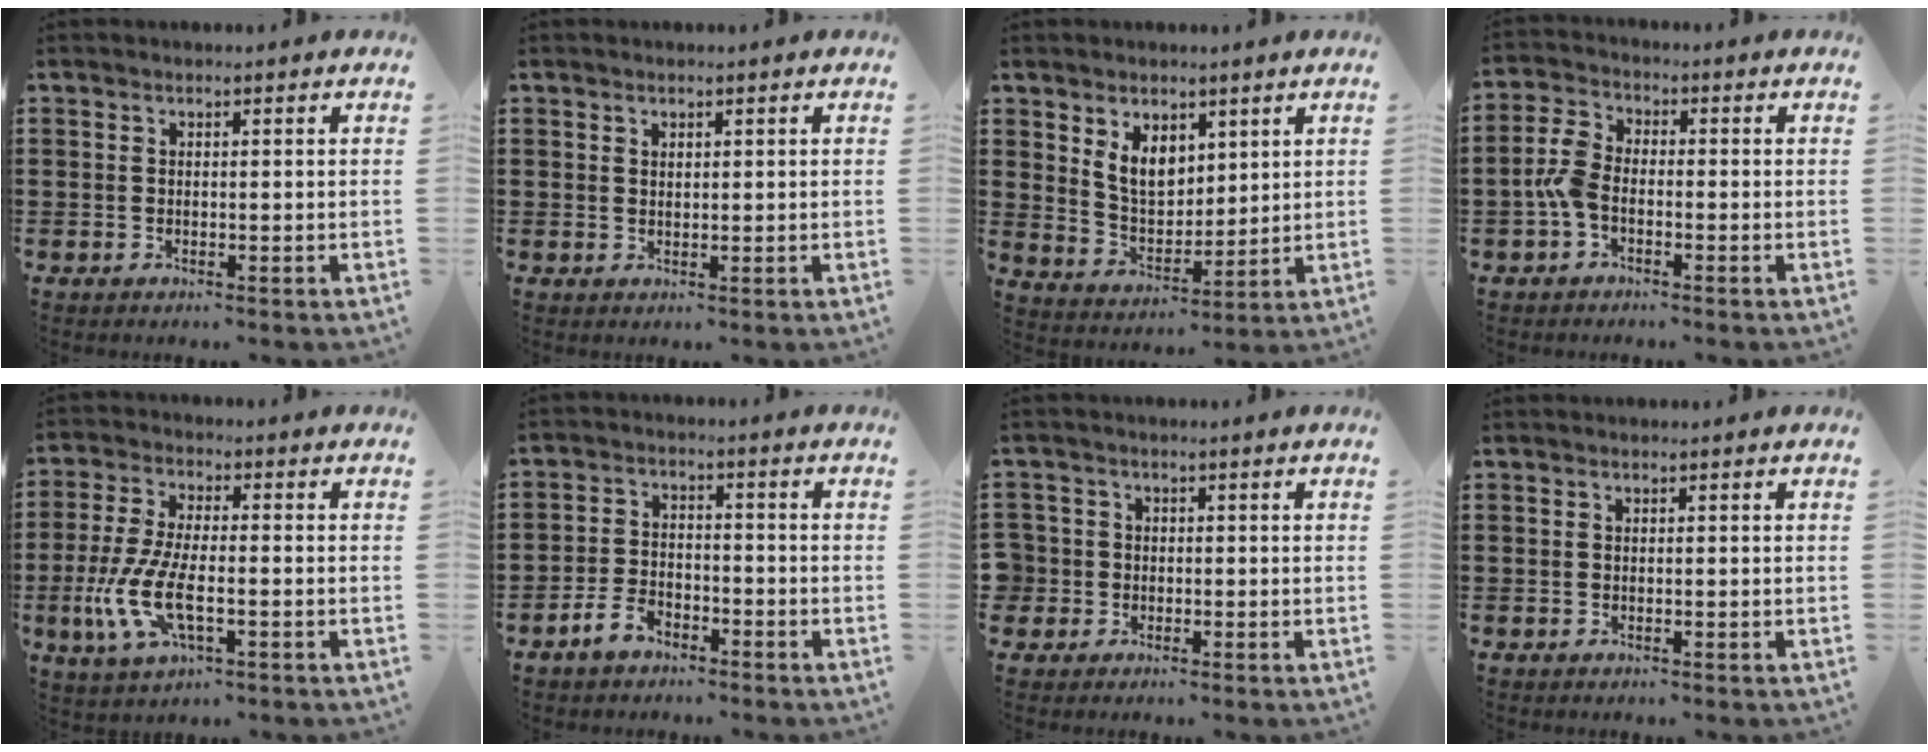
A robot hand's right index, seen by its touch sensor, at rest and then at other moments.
{"total": 1.0, "force": [0.7, 0.6, 0.3], "torque": [-0.007, 0.002, 0.014]}
{"total": 6.5, "force": [3.2, 4.3, 3.7], "torque": [-0.081, 0.004, 0.059]}
{"total": 4.8, "force": [-1.6, 2.7, 3.6], "torque": [-0.099, -0.001, -0.040]}
{"total": 9.0, "force": [-2.6, 3.5, 7.9], "torque": [-0.186, -0.016, -0.052]}
{"total": 4.1, "force": [-3.0, 2.1, 2.0], "torque": [-0.047, 0.008, -0.062]}
{"total": 2.6, "force": [-0.7, 2.4, 0.3], "torque": [-0.026, 0.003, -0.021]}
{"total": 0.0}